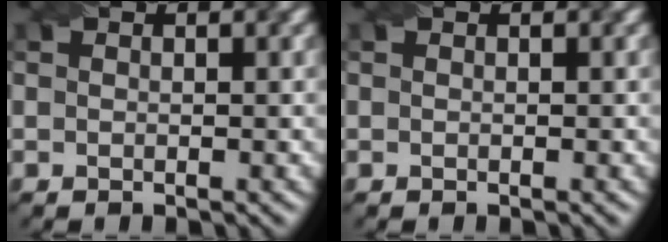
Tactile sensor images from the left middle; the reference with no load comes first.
{"total": 0.9, "force": [-0.6, -0.2, -0.7], "torque": [0.013, 0.000, -0.001]}